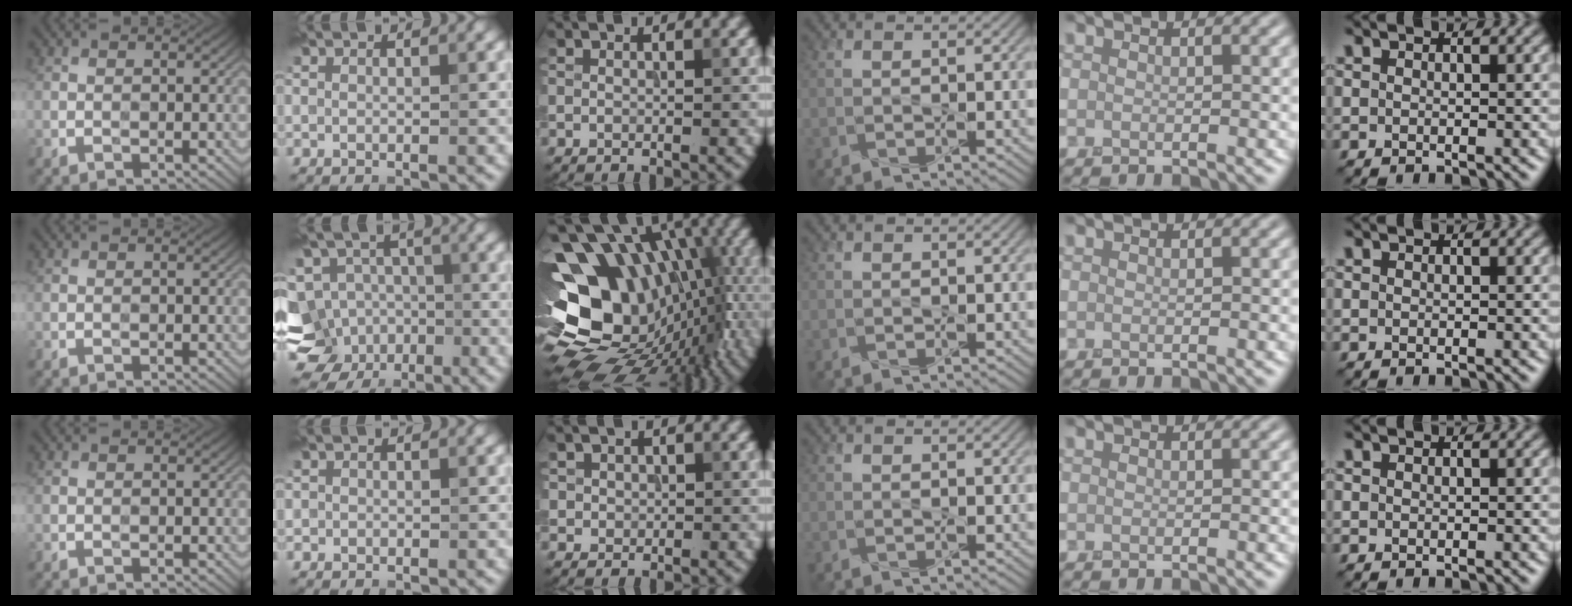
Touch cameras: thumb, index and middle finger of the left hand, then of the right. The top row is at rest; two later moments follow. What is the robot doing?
{"motion": "press", "object": "stapler"}